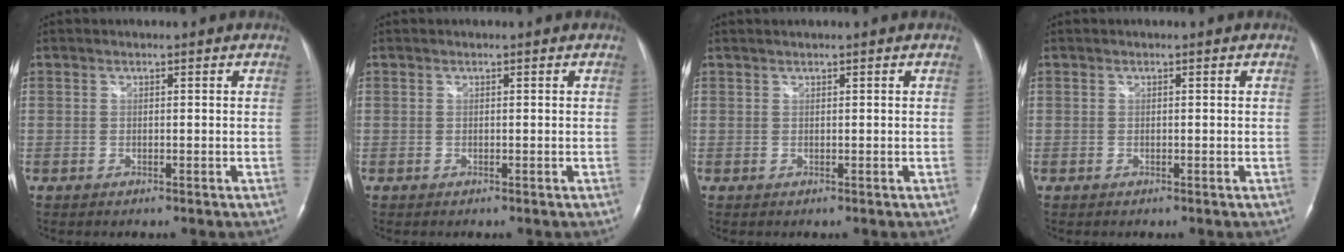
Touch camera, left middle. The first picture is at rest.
{"total": 0.0}
{"total": 0.8, "force": [0.7, -0.2, 0.3], "torque": [-0.008, 0.010, 0.017]}
{"total": 0.0}